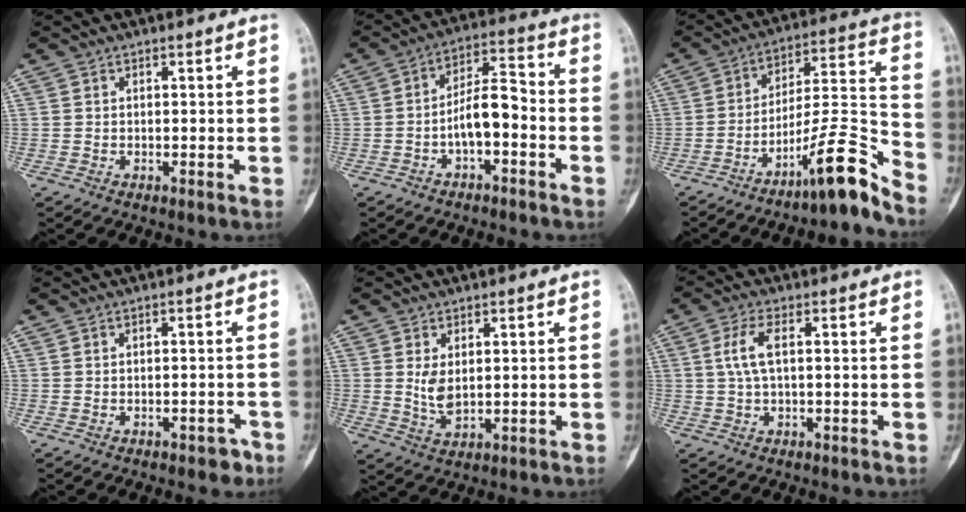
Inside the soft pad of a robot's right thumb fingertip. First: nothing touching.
{"total": 8.2, "force": [-2.6, 3.6, 6.9], "torque": [-0.112, 0.044, -0.050]}
{"total": 14.2, "force": [-10.6, 1.0, 9.4], "torque": [-0.141, 0.108, -0.172]}
{"total": 3.0, "force": [-2.2, 1.5, 1.4], "torque": [-0.011, 0.016, -0.023]}
{"total": 4.0, "force": [0.8, 2.1, 3.3], "torque": [-0.058, -0.012, 0.024]}
{"total": 4.4, "force": [0.6, 1.5, 4.1], "torque": [-0.105, 0.012, 0.013]}